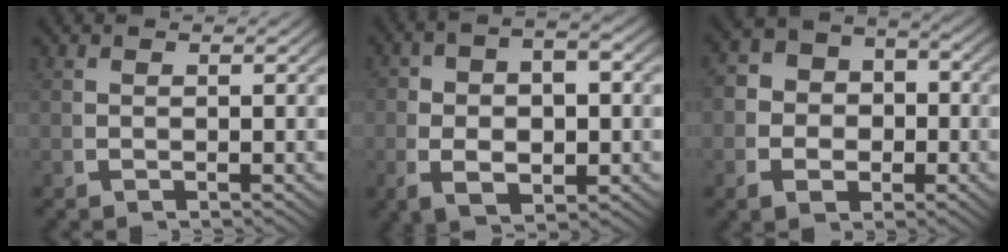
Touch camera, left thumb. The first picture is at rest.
{"total": 5.6, "force": [-0.7, 3.2, 4.5], "torque": [-0.081, -0.014, 0.002]}
{"total": 6.7, "force": [-0.6, 5.5, 3.8], "torque": [-0.067, -0.014, -0.010]}